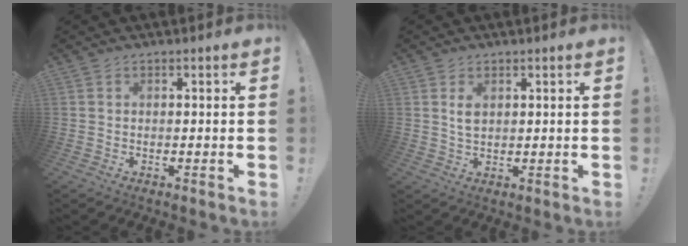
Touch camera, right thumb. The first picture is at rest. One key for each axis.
{"total": 3.2, "fx": 1.4, "fy": 1.9, "fz": 2.2, "tx": -0.024, "ty": -0.007, "tz": 0.020}